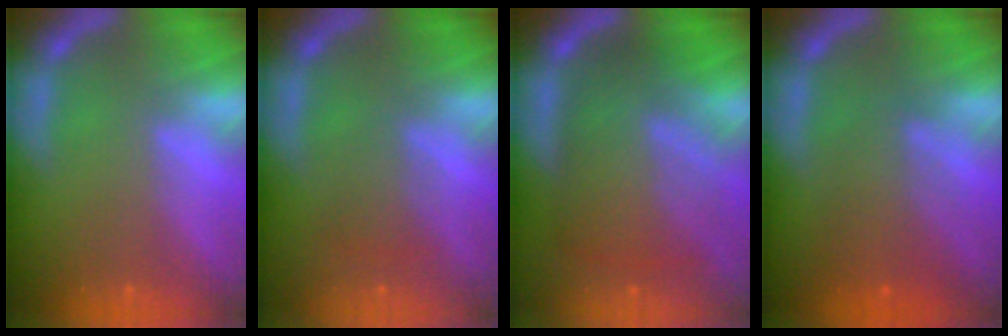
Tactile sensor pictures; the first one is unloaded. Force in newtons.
{"total": 2.0}
{"total": 9.4}
{"total": 4.5}